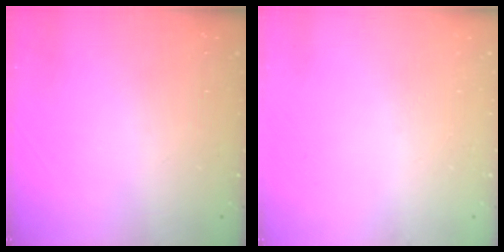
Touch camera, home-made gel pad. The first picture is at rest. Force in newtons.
{"total": 0.0}